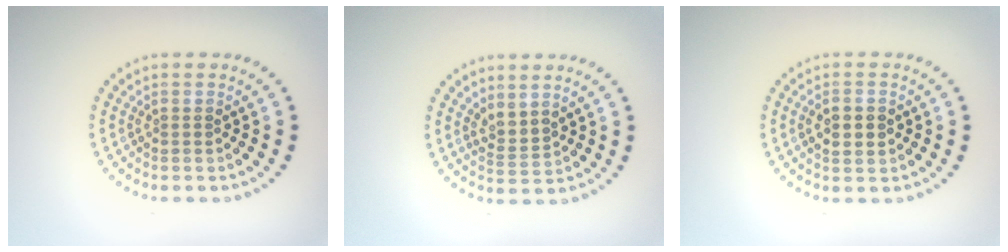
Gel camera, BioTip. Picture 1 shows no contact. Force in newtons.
{"total": 2.1, "press": 1.3, "slide": 1.6}
{"total": 2.9, "press": 2.9, "slide": 0.2}